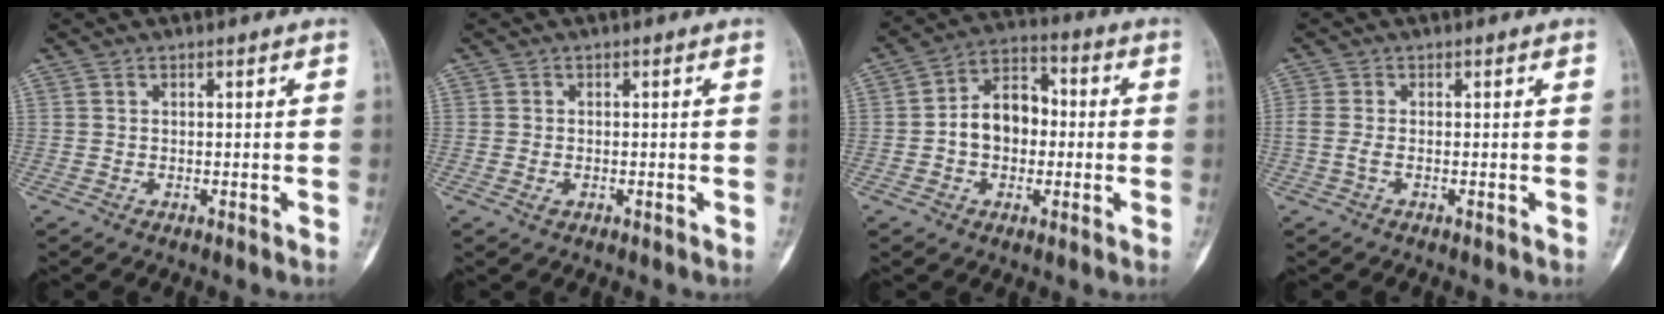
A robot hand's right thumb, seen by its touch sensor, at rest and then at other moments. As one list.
[{"total": 1.0, "force": [-0.3, 0.6, 0.7], "torque": [-0.015, 0.002, -0.006]}, {"total": 10.0, "force": [-0.6, 7.2, 6.9], "torque": [-0.085, 0.033, -0.024]}, {"total": 1.8, "force": [-0.5, 0.5, 1.6], "torque": [-0.048, -0.005, -0.013]}]